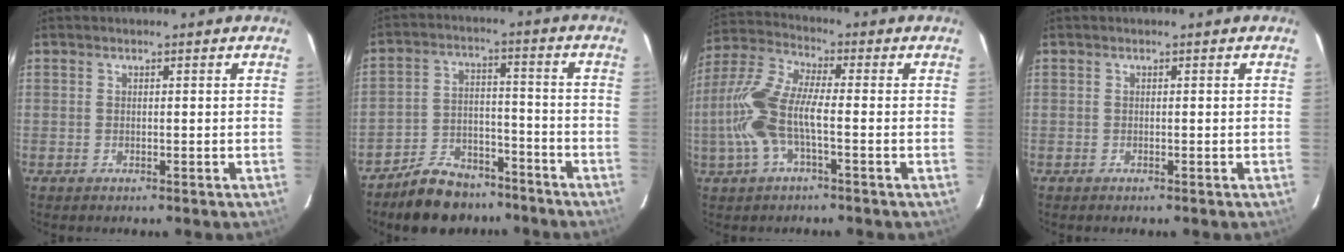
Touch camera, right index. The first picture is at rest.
{"total": 12.2, "force": [-9.8, 6.1, 3.9], "torque": [-0.093, 0.026, -0.144]}
{"total": 11.9, "force": [-2.4, 4.0, 11.0], "torque": [-0.246, 0.008, -0.051]}
{"total": 0.0}